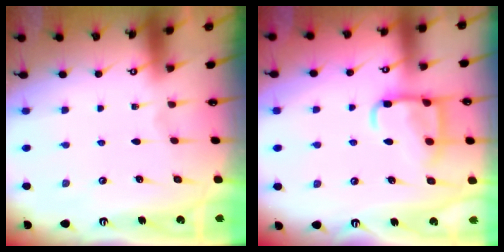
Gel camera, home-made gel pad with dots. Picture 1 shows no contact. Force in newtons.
{"total": 12.3, "press": 12.2, "slide": 1.3}